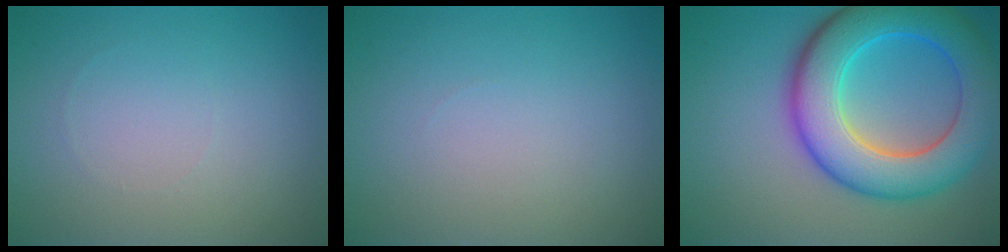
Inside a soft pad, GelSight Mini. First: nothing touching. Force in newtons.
{"total": 0.0}
{"total": 10.1, "press": 10.1, "slide": 0.4}